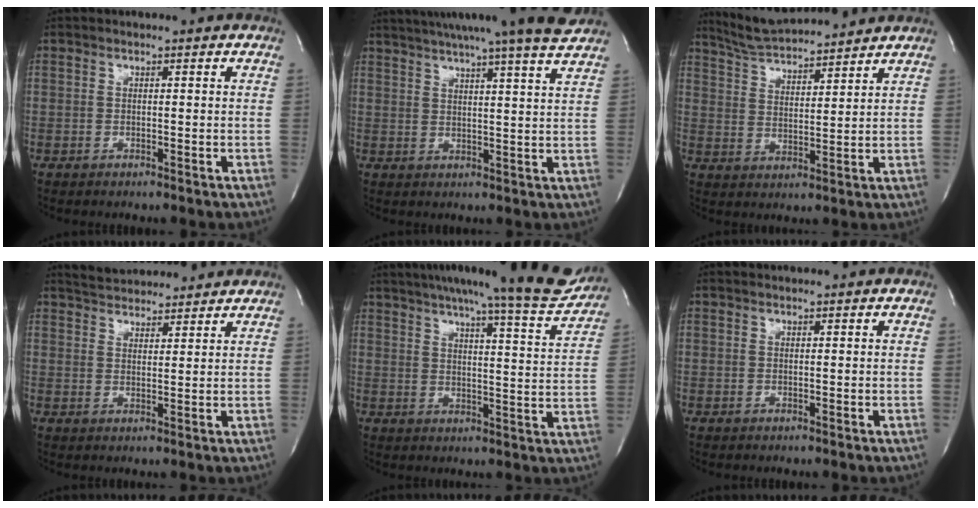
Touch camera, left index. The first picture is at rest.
{"total": 17.4, "force": [15.4, -1.5, 8.0], "torque": [-0.137, -0.012, 0.202]}
{"total": 10.9, "force": [10.3, 0.6, 3.4], "torque": [-0.068, 0.018, 0.179]}
{"total": 8.6, "force": [8.3, 1.4, 2.1], "torque": [-0.040, 0.024, 0.126]}
{"total": 17.4, "force": [15.9, 0.8, 7.0], "torque": [-0.095, -0.035, 0.199]}
{"total": 1.3, "force": [1.2, 0.0, 0.5], "torque": [-0.015, 0.020, 0.018]}